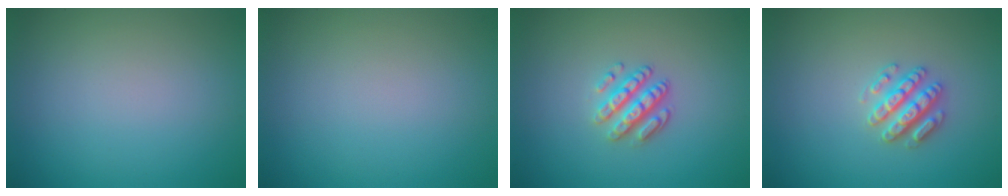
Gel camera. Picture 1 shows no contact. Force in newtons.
{"total": 0.0}
{"total": 3.0, "press": 2.6, "slide": 1.5}
{"total": 2.9, "press": 2.8, "slide": 0.6}